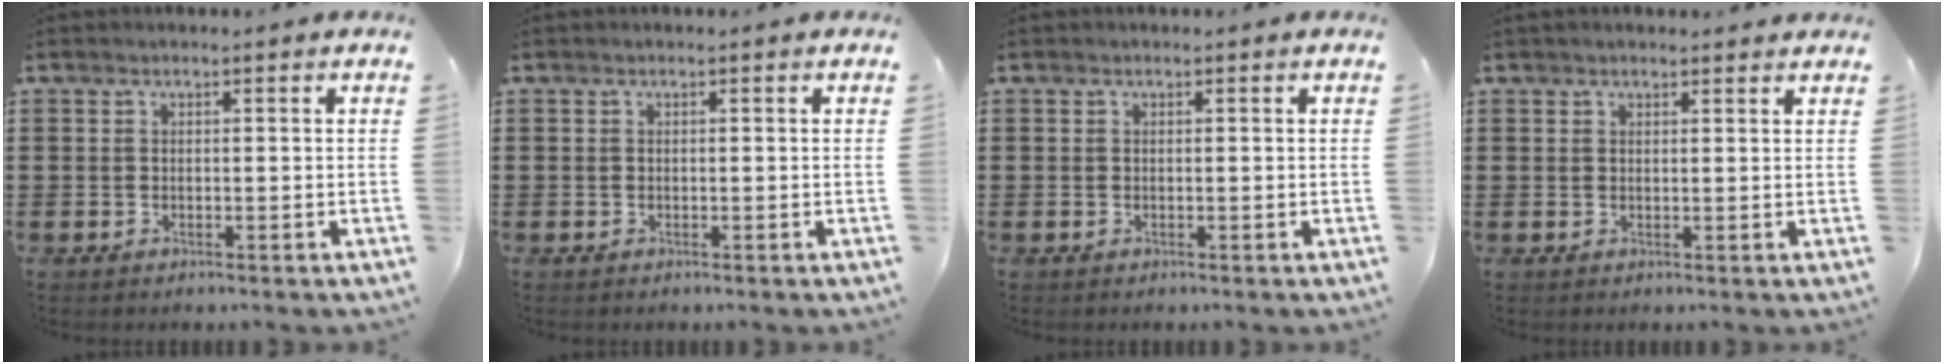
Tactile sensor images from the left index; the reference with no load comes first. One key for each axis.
{"total": 0.0}
{"total": 0.0}
{"total": 1.0, "fx": 1.0, "fy": 0.2, "fz": 0.1, "tx": -0.004, "ty": 0.001, "tz": 0.019}